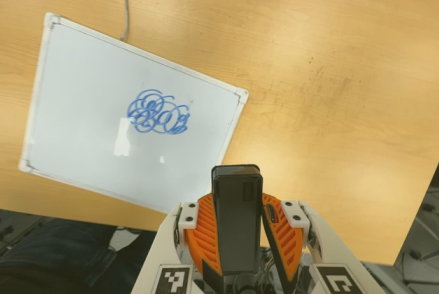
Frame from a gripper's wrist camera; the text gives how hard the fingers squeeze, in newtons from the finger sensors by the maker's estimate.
{"total": 6.6, "left": 6.6, "right": 6.5}